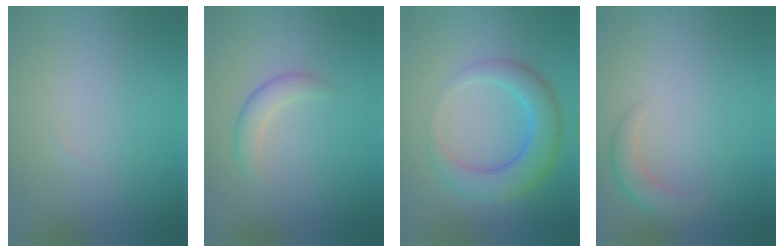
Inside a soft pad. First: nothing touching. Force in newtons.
{"total": 2.1, "press": 2.1, "slide": 0.1}
{"total": 5.2, "press": 5.2, "slide": 0.3}
{"total": 2.1, "press": 2.1, "slide": 0.2}